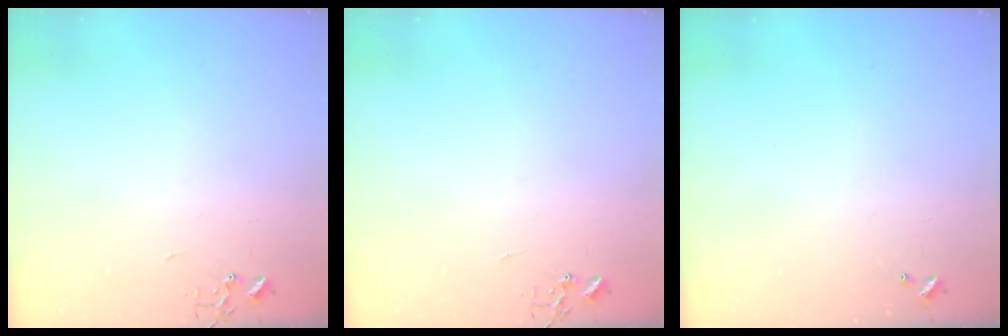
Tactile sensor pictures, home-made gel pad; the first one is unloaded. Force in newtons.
{"total": 0.0}
{"total": 0.0}